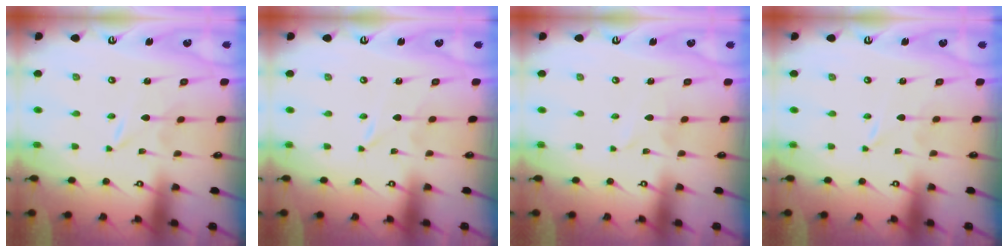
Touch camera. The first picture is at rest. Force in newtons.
{"total": 0.0}
{"total": 1.8, "press": 1.8, "slide": 0.1}
{"total": 0.0}